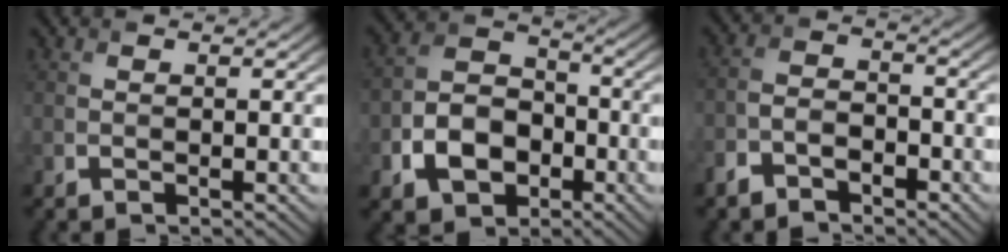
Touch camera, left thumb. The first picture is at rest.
{"total": 8.3, "force": [-3.0, 6.2, 4.7], "torque": [-0.107, -0.008, -0.061]}
{"total": 4.1, "force": [-3.1, 2.1, 1.6], "torque": [-0.036, 0.001, -0.069]}